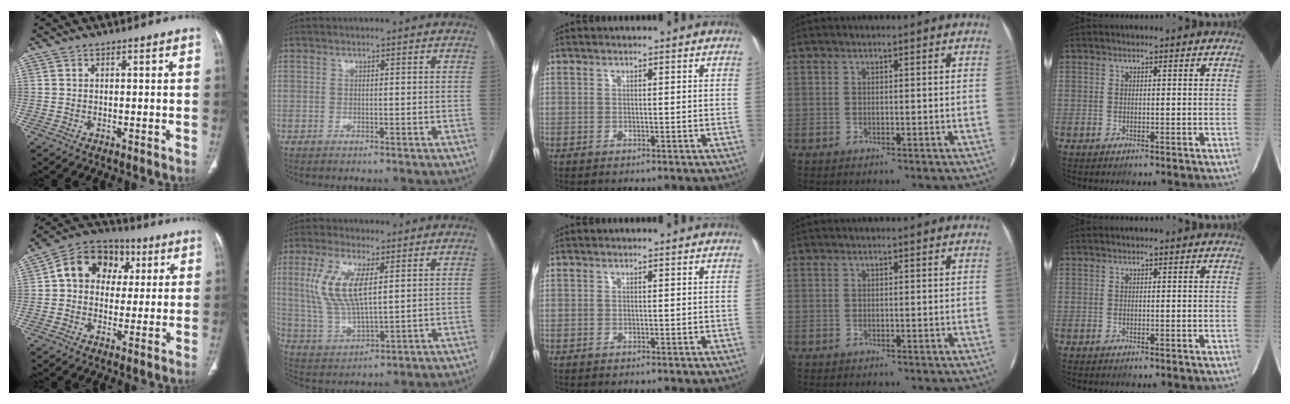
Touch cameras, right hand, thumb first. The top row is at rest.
{"thumb": {"total": 12.8, "force": [2.8, 10.4, 6.9], "torque": [-0.077, 0.017, 0.033]}, "index": {"total": 10.6, "force": [3.1, 3.4, 9.6], "torque": [-0.222, 0.003, 0.067]}}